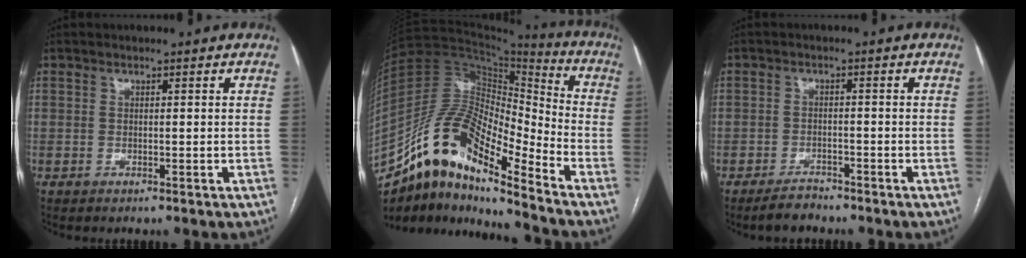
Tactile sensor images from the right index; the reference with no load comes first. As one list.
[{"total": 17.6, "force": [-12.5, 4.1, 11.6], "torque": [-0.215, 0.033, -0.222]}, {"total": 2.9, "force": [-2.6, 1.0, 0.7], "torque": [-0.017, -0.001, -0.045]}]